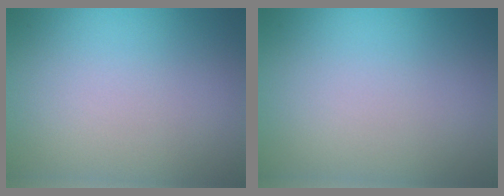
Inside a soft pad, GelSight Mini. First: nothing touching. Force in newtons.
{"total": 0.0}